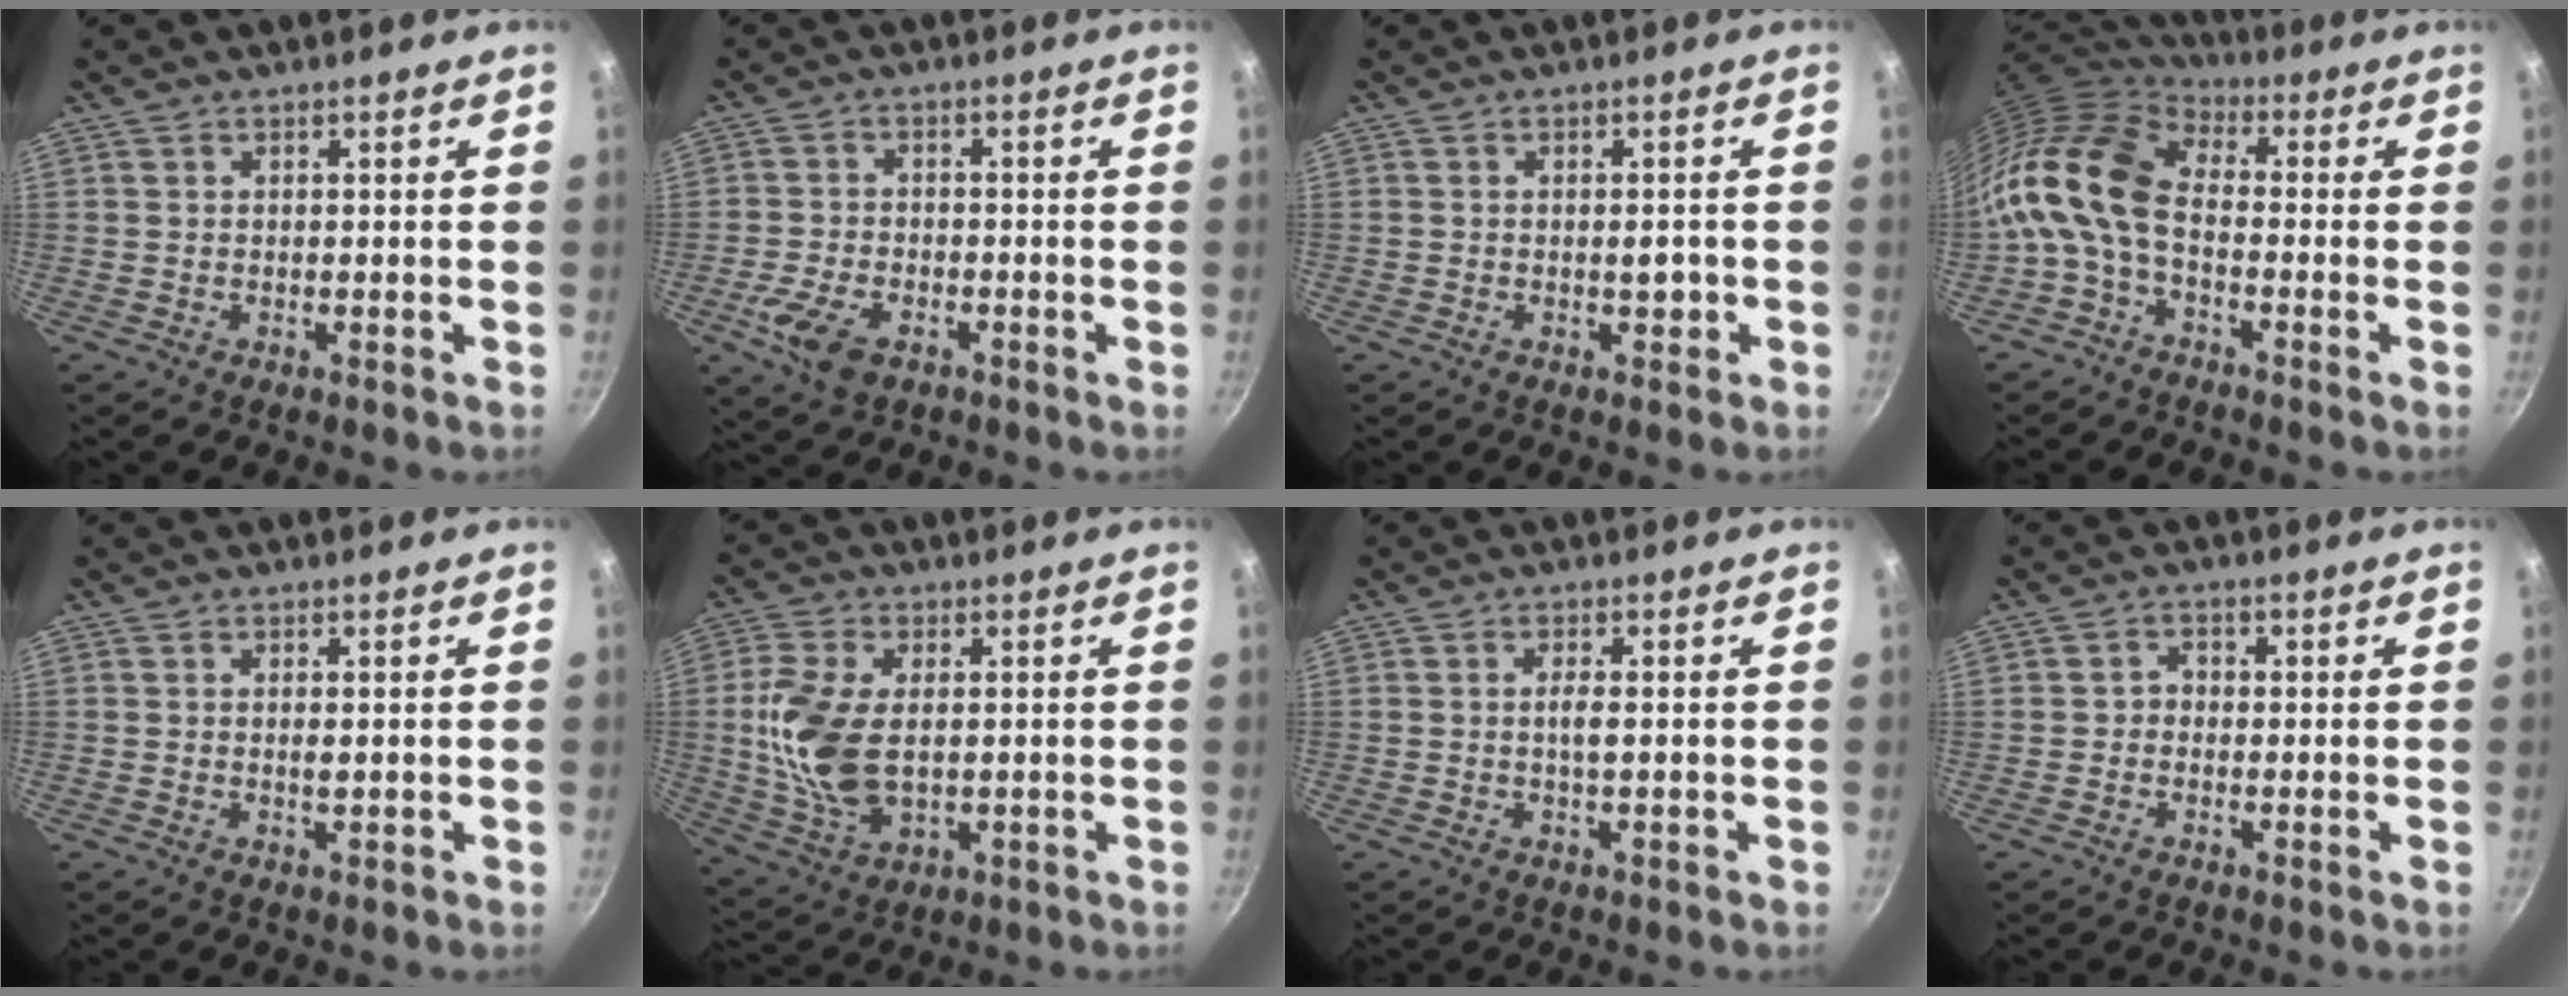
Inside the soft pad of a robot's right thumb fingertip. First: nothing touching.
{"total": 7.6, "force": [-3.5, 4.3, 5.2], "torque": [-0.106, 0.010, -0.068]}
{"total": 2.2, "force": [-0.5, 1.3, 1.7], "torque": [-0.009, 0.009, -0.007]}
{"total": 13.8, "force": [-2.1, 7.9, 11.0], "torque": [-0.210, 0.032, -0.062]}
{"total": 1.1, "force": [0.0, 0.4, 1.1], "torque": [-0.019, 0.000, 0.000]}
{"total": 13.3, "force": [0.5, 8.0, 10.7], "torque": [-0.207, -0.005, 0.014]}
{"total": 2.1, "force": [-0.1, 0.5, 2.1], "torque": [-0.044, 0.002, -0.005]}
{"total": 2.2, "force": [-0.3, 1.9, 1.1], "torque": [-0.010, 0.009, -0.011]}